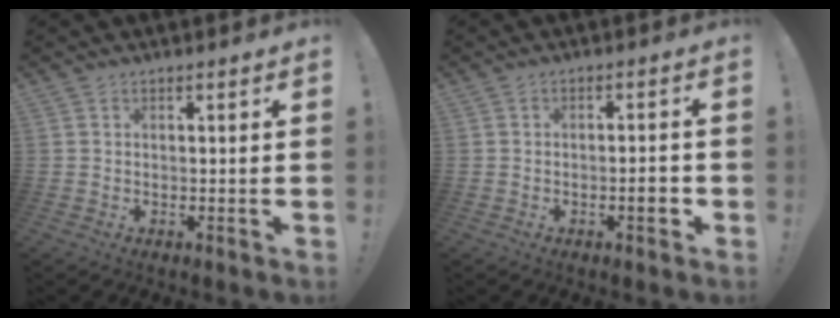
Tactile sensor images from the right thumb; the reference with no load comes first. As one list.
[{"total": 7.0, "force": [-3.2, 2.2, 5.8], "torque": [-0.068, 0.012, -0.053]}]